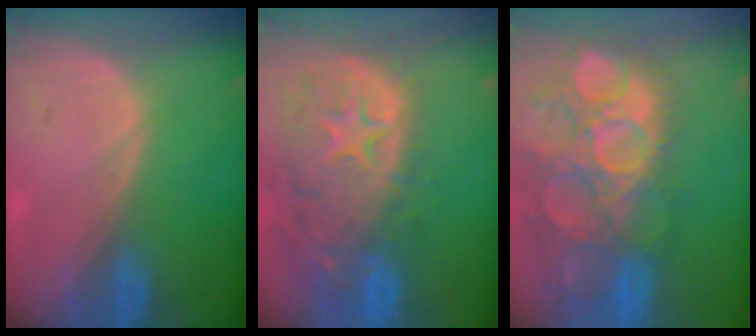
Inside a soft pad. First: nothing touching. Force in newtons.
{"total": 14.0, "press": 11.2, "slide": 8.3}
{"total": 15.1, "press": 12.6, "slide": 8.4}